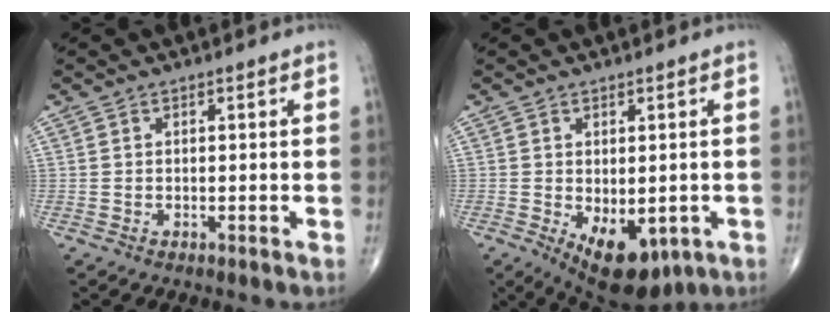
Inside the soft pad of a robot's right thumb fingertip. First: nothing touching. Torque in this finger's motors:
{"motor_torque": [-0.24, 0.74, 0.49, 0.36, 0.27]}